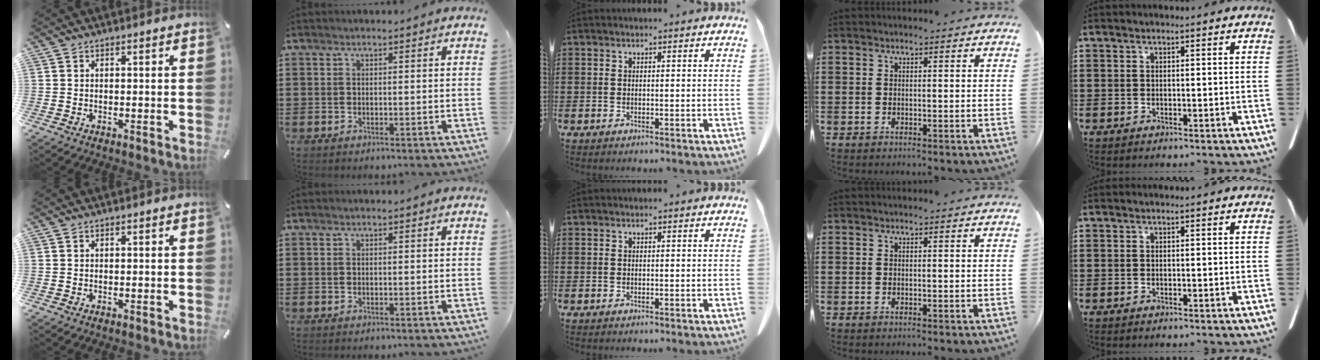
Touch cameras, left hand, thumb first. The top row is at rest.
{}